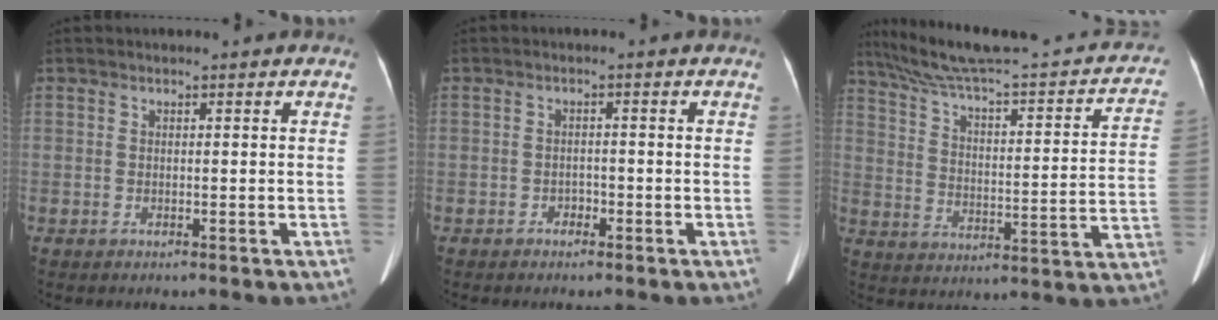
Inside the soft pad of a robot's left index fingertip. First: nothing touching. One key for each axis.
{"total": 1.2, "fx": -0.9, "fy": 0.8, "fz": 0.4, "tx": -0.005, "ty": 0.003, "tz": -0.014}
{"total": 25.9, "fx": 21.6, "fy": 3.2, "fz": 13.9, "tx": -0.204, "ty": -0.003, "tz": 0.283}